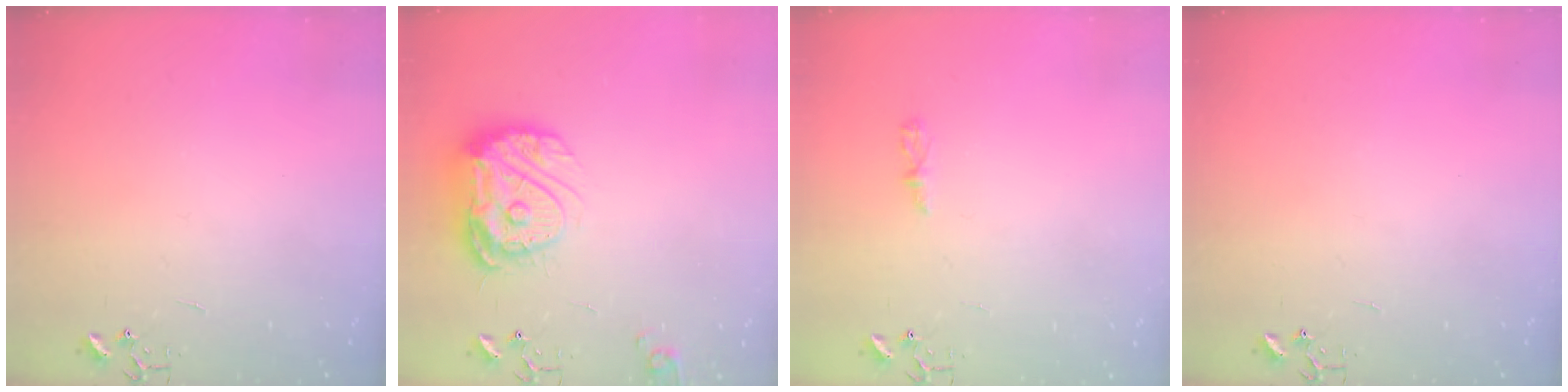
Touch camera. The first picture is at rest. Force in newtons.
{"total": 17.3, "press": 17.2, "slide": 1.9}
{"total": 4.4, "press": 4.4, "slide": 0.6}
{"total": 0.0}